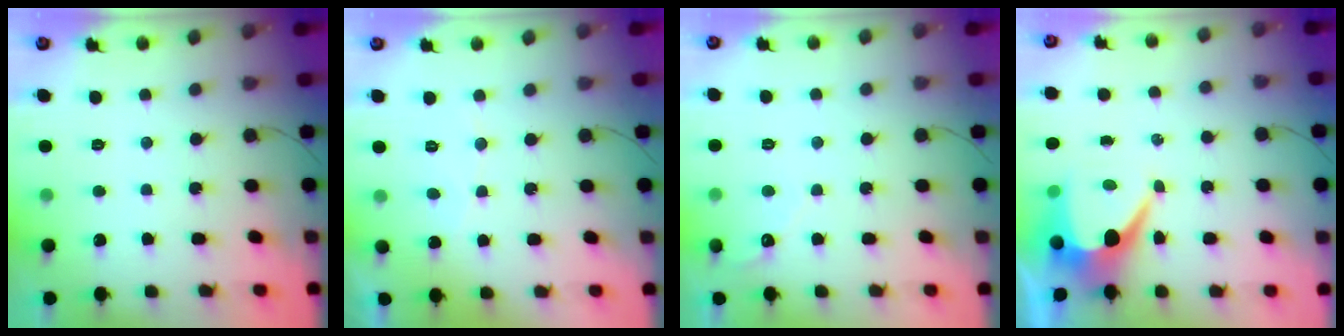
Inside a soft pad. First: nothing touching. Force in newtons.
{"total": 3.9, "press": 3.9, "slide": 0.2}
{"total": 2.7, "press": 2.7, "slide": 0.2}
{"total": 7.7, "press": 7.6, "slide": 0.5}